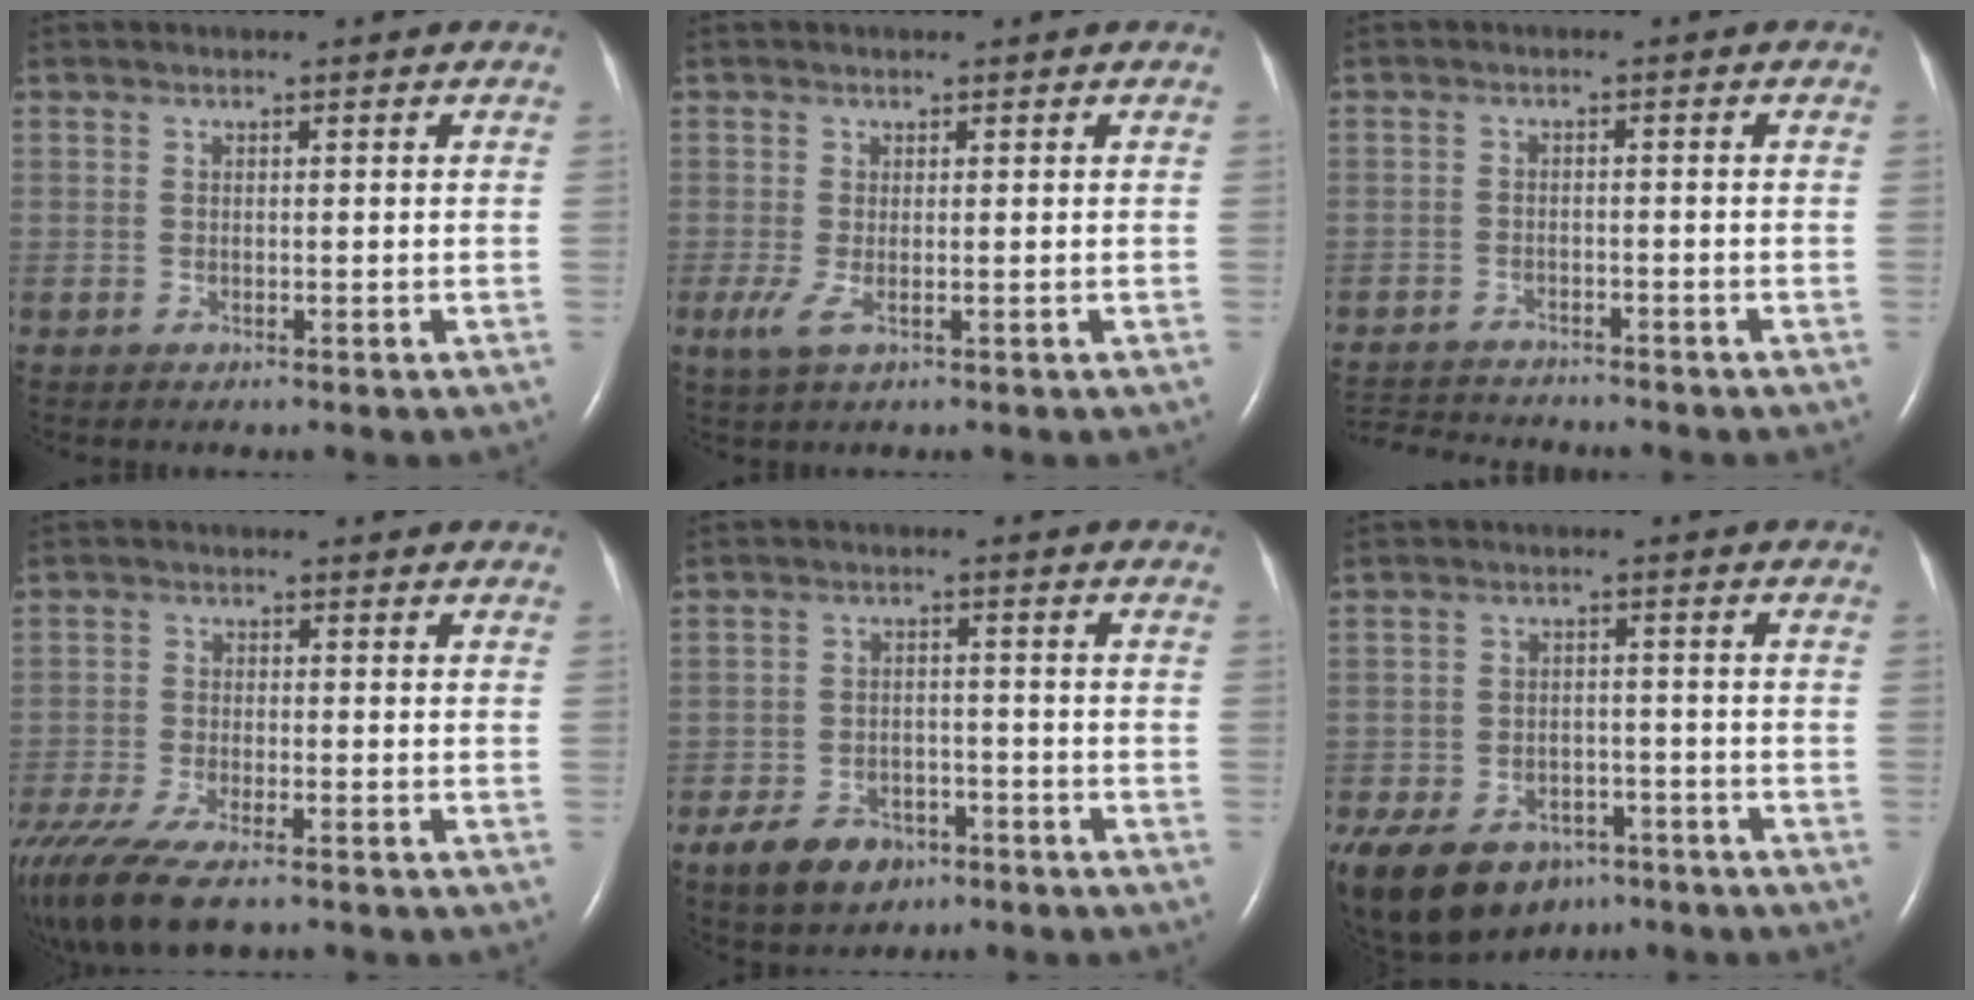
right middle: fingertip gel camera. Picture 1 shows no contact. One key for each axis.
{"total": 2.1, "fx": -0.5, "fy": 0.3, "fz": 2.1, "tx": -0.050, "ty": -0.009, "tz": -0.009}
{"total": 7.9, "fx": -7.6, "fy": 1.1, "fz": 1.8, "tx": -0.028, "ty": -0.004, "tz": -0.120}
{"total": 13.5, "fx": -10.2, "fy": 3.5, "fz": 8.2, "tx": -0.165, "ty": -0.033, "tz": -0.170}
{"total": 7.2, "fx": -4.6, "fy": 4.4, "fz": 3.4, "tx": -0.069, "ty": 0.000, "tz": -0.071}
{"total": 17.8, "fx": -11.2, "fy": 11.3, "fz": 7.9, "tx": -0.227, "ty": -0.012, "tz": -0.162}